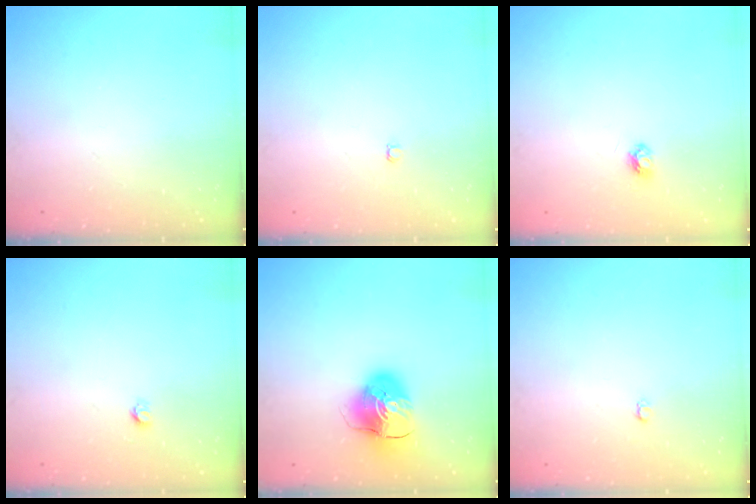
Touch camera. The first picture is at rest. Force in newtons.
{"total": 3.0, "press": 3.0, "slide": 0.3}
{"total": 3.8, "press": 3.8, "slide": 0.5}
{"total": 3.4, "press": 3.4, "slide": 0.2}
{"total": 9.1, "press": 9.0, "slide": 1.2}
{"total": 2.6, "press": 2.6, "slide": 0.4}